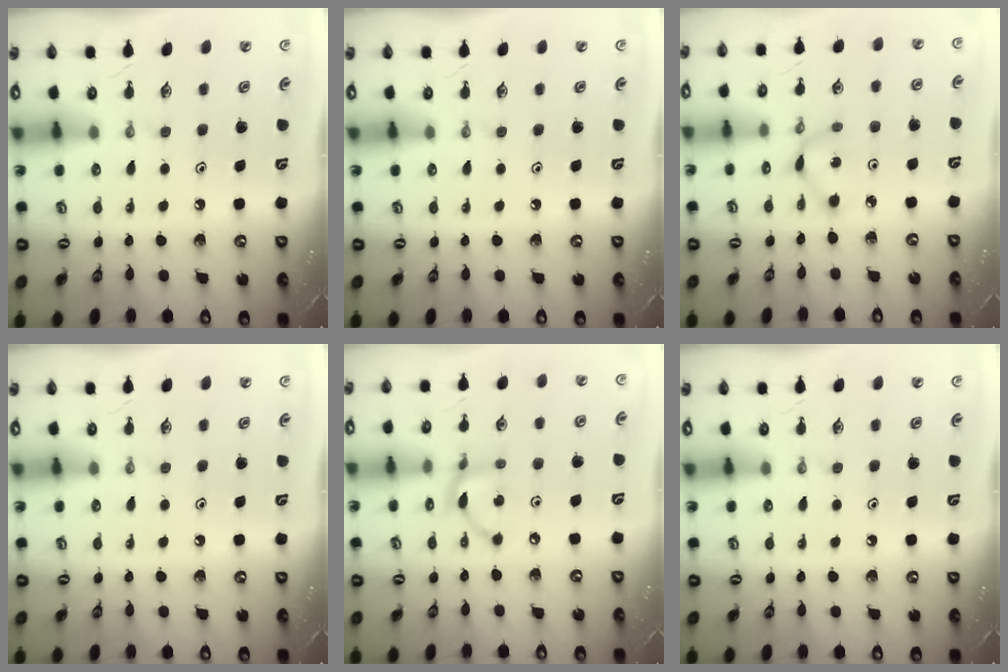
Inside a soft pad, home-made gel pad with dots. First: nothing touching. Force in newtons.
{"total": 0.0}
{"total": 2.8, "press": 2.8, "slide": 0.1}
{"total": 0.0}
{"total": 6.1, "press": 6.1, "slide": 0.1}
{"total": 0.0}